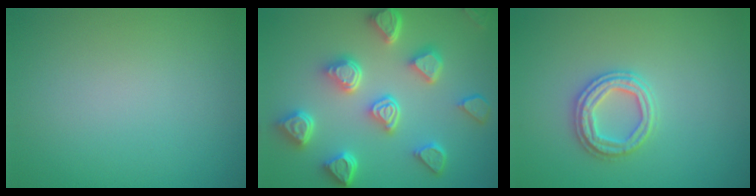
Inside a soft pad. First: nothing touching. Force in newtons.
{"total": 7.2, "press": 5.8, "slide": 4.3}
{"total": 2.7, "press": 2.7, "slide": 0.3}